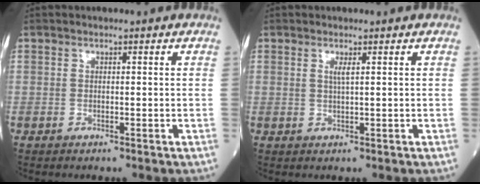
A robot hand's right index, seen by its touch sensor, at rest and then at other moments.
{"total": 1.1, "force": [0.4, -0.2, 1.0], "torque": [-0.024, -0.001, 0.008]}